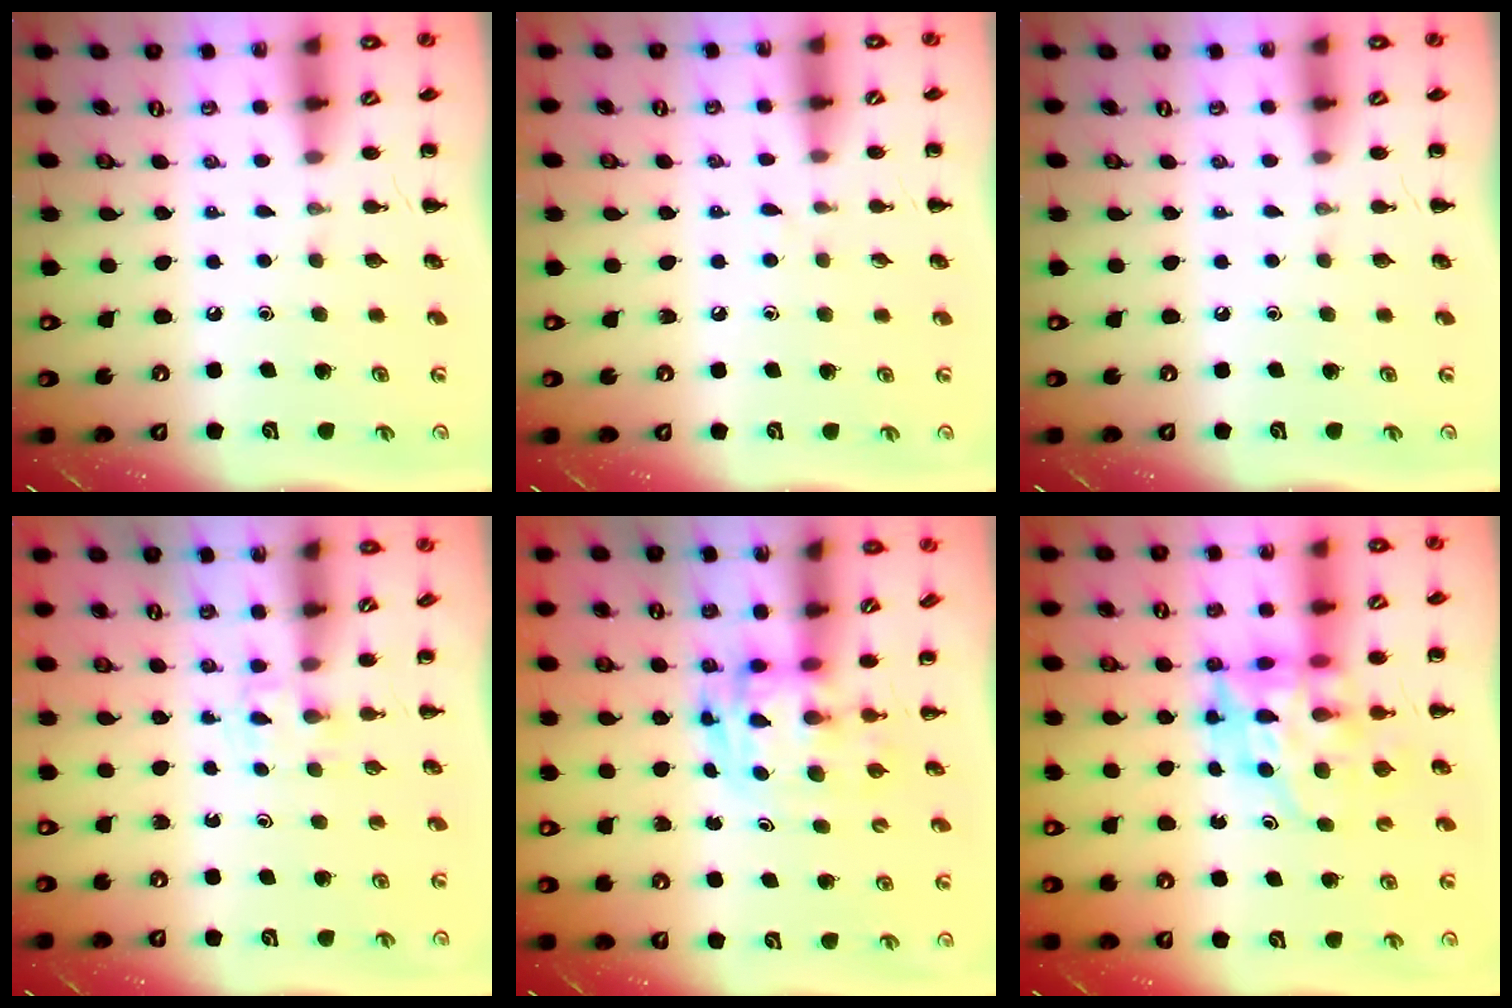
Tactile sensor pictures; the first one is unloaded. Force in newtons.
{"total": 3.7, "press": 3.4, "slide": 1.6}
{"total": 0.0}
{"total": 2.3, "press": 2.1, "slide": 0.8}
{"total": 3.5, "press": 3.5, "slide": 0.6}
{"total": 10.4, "press": 10.0, "slide": 3.1}